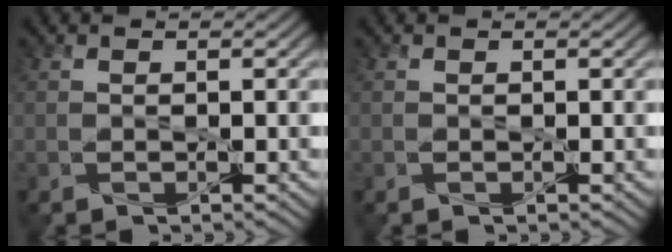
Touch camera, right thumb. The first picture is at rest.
{"total": 0.0}